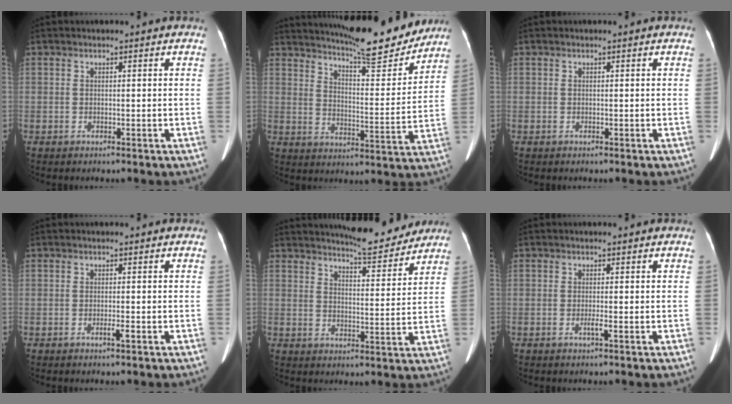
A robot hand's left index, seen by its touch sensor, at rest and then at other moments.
{"total": 16.5, "force": [15.2, 1.6, 6.4], "torque": [-0.102, -0.027, 0.210]}
{"total": 0.0}
{"total": 0.9, "force": [-0.4, -0.1, 0.7], "torque": [-0.018, -0.002, -0.005]}
{"total": 9.4, "force": [9.0, 1.2, 2.3], "torque": [-0.037, -0.009, 0.122]}
{"total": 0.8, "force": [-0.3, -0.2, 0.8], "torque": [-0.019, -0.003, -0.005]}